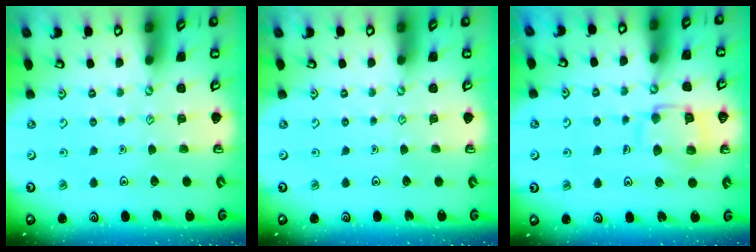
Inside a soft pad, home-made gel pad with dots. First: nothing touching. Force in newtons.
{"total": 0.0}
{"total": 12.6, "press": 12.5, "slide": 1.3}